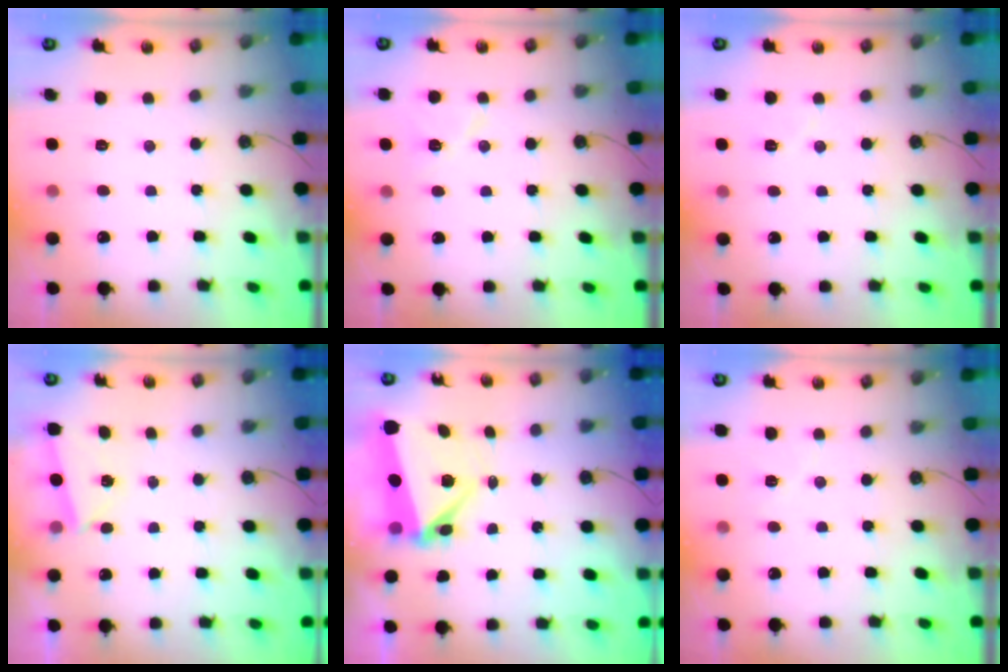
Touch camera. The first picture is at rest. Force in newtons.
{"total": 7.7, "press": 7.4, "slide": 1.9}
{"total": 4.3, "press": 4.3, "slide": 0.4}
{"total": 2.5, "press": 2.4, "slide": 0.9}
{"total": 7.2, "press": 7.0, "slide": 1.8}
{"total": 6.2, "press": 5.5, "slide": 2.9}